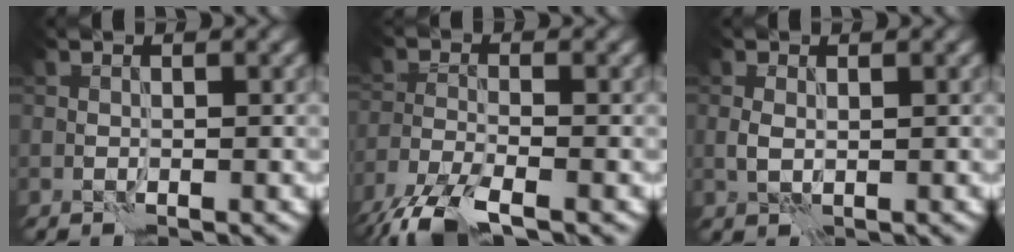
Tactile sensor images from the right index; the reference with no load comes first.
{"total": 5.9, "force": [-4.3, 1.6, 3.7], "torque": [-0.073, -0.015, -0.089]}
{"total": 1.0, "force": [0.3, 0.7, 0.7], "torque": [-0.018, -0.003, 0.007]}